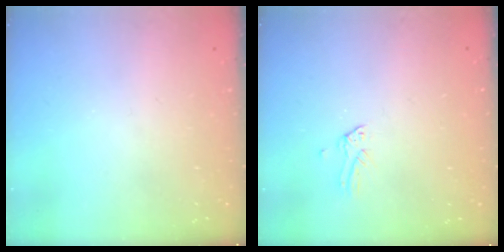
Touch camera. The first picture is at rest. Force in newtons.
{"total": 0.0}